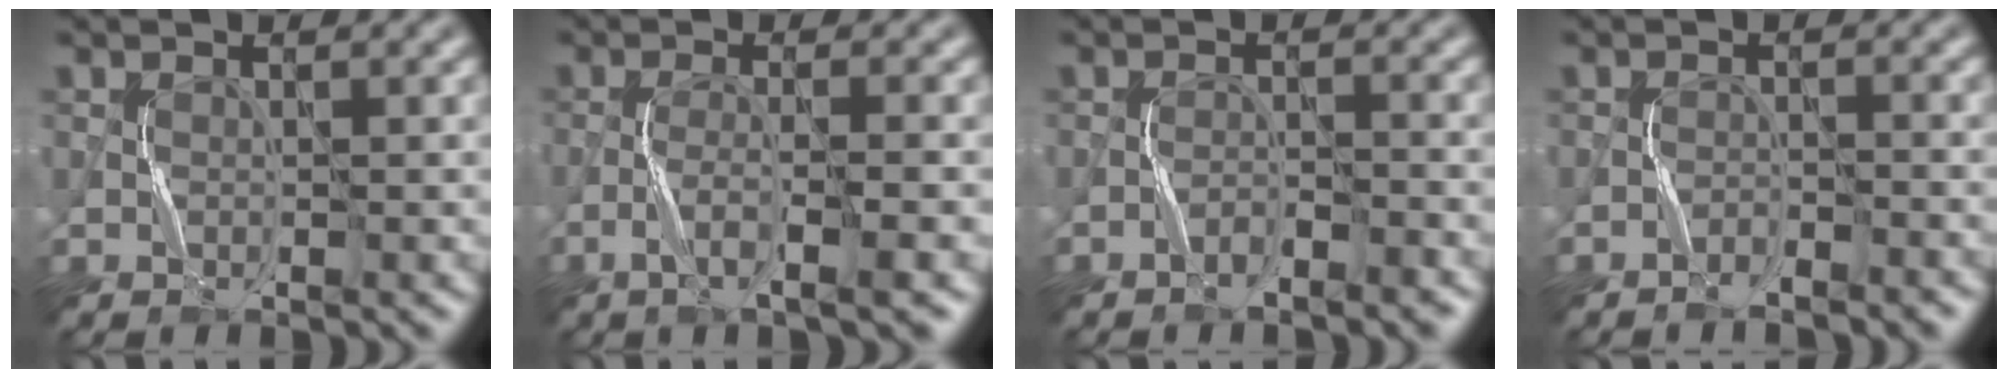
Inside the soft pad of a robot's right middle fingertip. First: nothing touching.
{"total": 3.0, "force": [-1.6, 0.0, 2.6], "torque": [-0.050, 0.005, -0.035]}
{"total": 1.8, "force": [-1.6, 0.1, 0.8], "torque": [-0.021, 0.008, -0.027]}
{"total": 1.8, "force": [-1.8, 0.2, 0.4], "torque": [-0.012, 0.012, -0.026]}